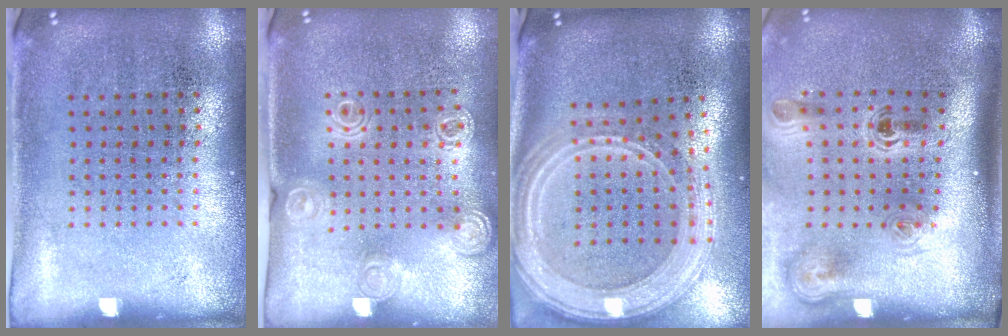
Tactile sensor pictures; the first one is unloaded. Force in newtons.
{"total": 1.4, "press": 1.4, "slide": 0.1}
{"total": 3.1, "press": 2.5, "slide": 1.8}
{"total": 2.3, "press": 1.5, "slide": 1.7}